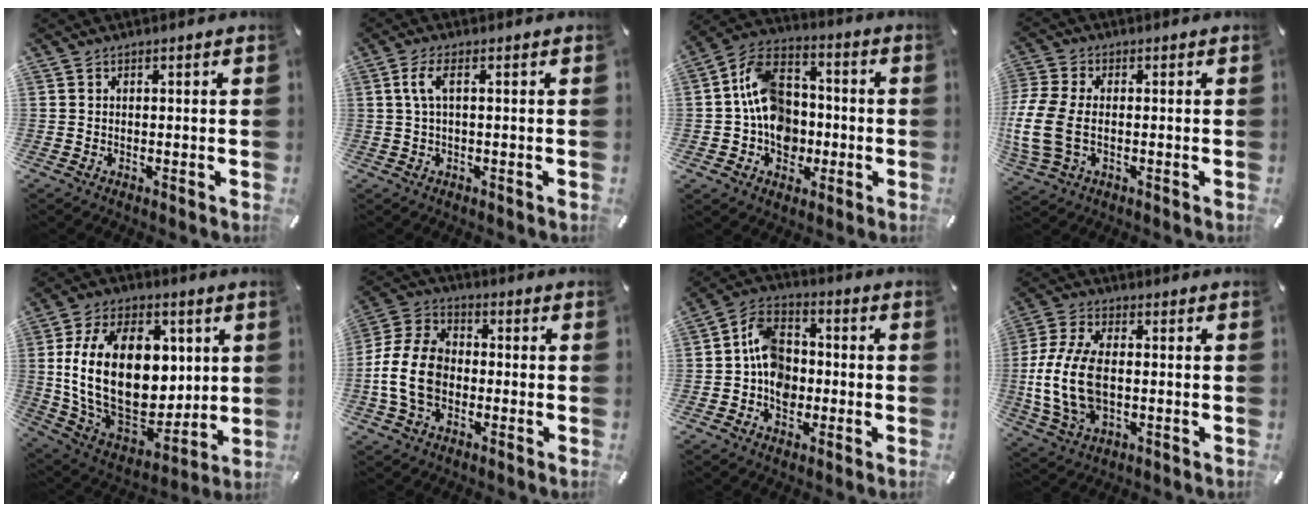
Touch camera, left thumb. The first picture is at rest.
{"total": 4.2, "force": [0.6, 0.9, 4.0], "torque": [-0.086, -0.002, 0.008]}
{"total": 13.4, "force": [-1.5, 11.1, 7.2], "torque": [-0.152, 0.022, -0.025]}
{"total": 9.9, "force": [-1.4, 6.3, 7.5], "torque": [-0.174, -0.006, -0.020]}
{"total": 26.5, "force": [3.7, 17.4, 19.6], "torque": [-0.367, -0.029, 0.076]}
{"total": 12.8, "force": [-2.8, 9.6, 8.0], "torque": [-0.189, 0.018, -0.050]}
{"total": 10.3, "force": [-1.4, 8.5, 5.7], "torque": [-0.118, 0.025, -0.022]}
{"total": 13.6, "force": [-1.3, 8.4, 10.7], "torque": [-0.243, -0.005, -0.022]}